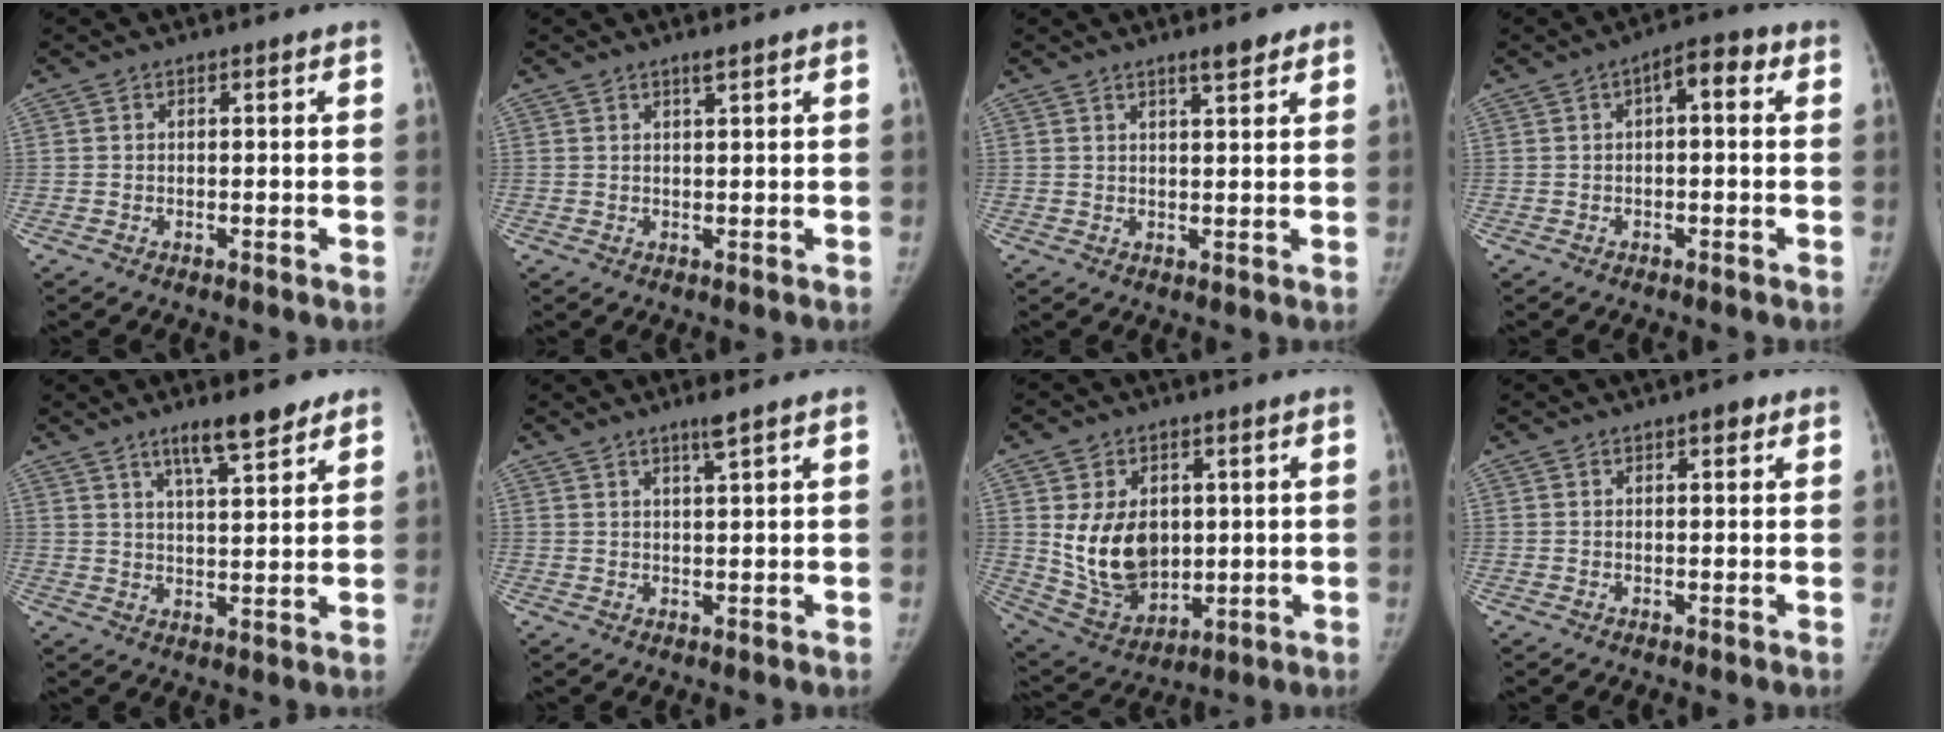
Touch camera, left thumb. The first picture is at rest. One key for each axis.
{"total": 1.2, "fx": 0.9, "fy": 0.0, "fz": 0.8, "tx": -0.013, "ty": -0.005, "tz": 0.016}
{"total": 3.4, "fx": 2.5, "fy": 0.7, "fz": 2.3, "tx": -0.025, "ty": -0.015, "tz": 0.037}
{"total": 5.1, "fx": 1.0, "fy": 2.4, "fz": 4.4, "tx": -0.048, "ty": 0.026, "tz": 0.004}
{"total": 8.5, "fx": 6.0, "fy": 1.9, "fz": 5.7, "tx": -0.075, "ty": -0.033, "tz": 0.098}
{"total": 2.6, "fx": 1.8, "fy": -0.2, "fz": 1.8, "tx": -0.036, "ty": -0.008, "tz": 0.036}
{"total": 14.0, "fx": 1.7, "fy": 10.1, "fz": 9.5, "tx": -0.125, "ty": -0.019, "tz": 0.055}
{"total": 1.8, "fx": 0.9, "fy": 0.8, "fz": 1.3, "tx": -0.012, "ty": -0.001, "tz": 0.010}